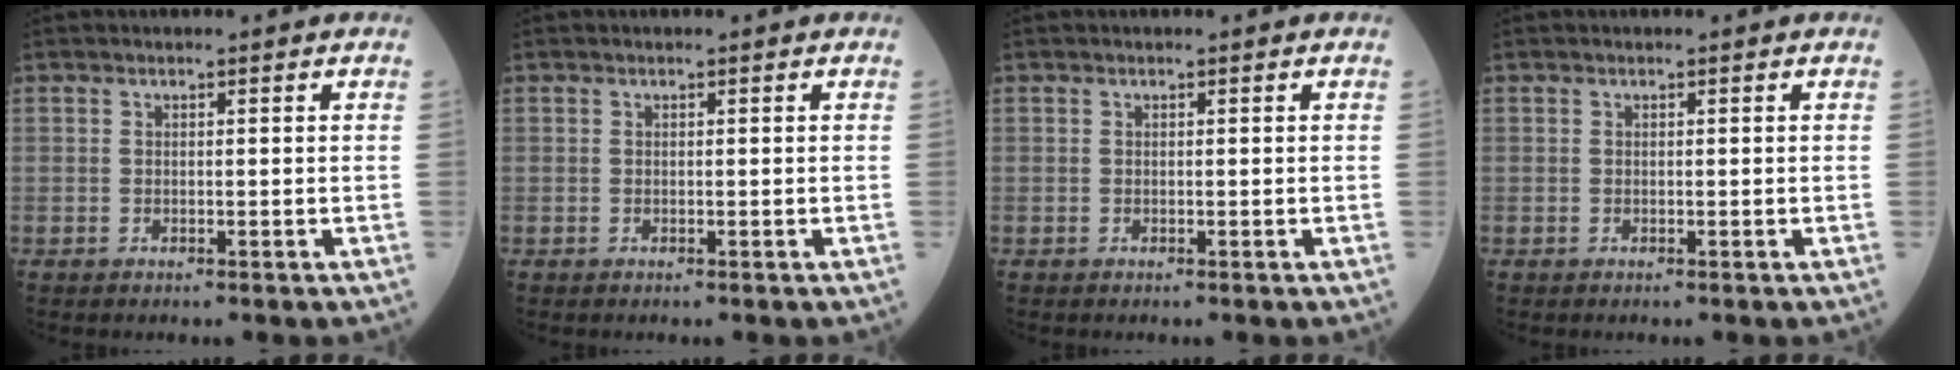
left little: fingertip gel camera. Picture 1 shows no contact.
{"total": 0.0}
{"total": 0.0}
{"total": 0.0}